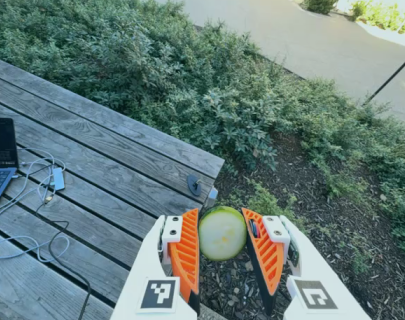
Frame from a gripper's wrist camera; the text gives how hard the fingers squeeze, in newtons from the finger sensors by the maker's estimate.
{"total": 11.0, "left": 11.1, "right": 10.8}